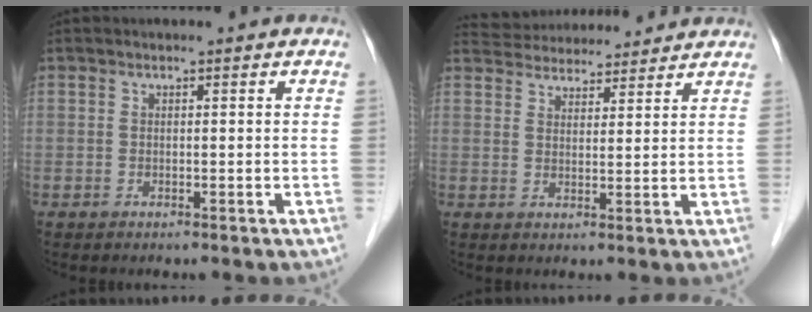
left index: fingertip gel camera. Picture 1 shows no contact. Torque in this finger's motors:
{"motor_torque": [-0.75, -1.02, -0.03, -0.05]}